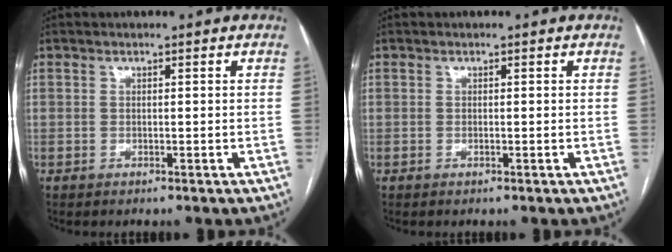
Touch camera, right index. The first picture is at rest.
{"total": 0.0}